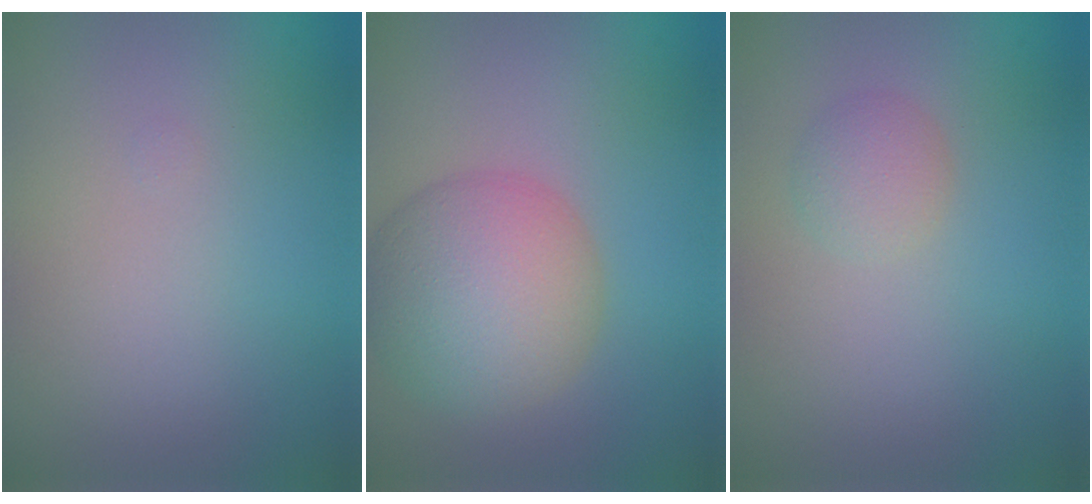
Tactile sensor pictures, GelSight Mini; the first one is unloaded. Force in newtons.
{"total": 7.6, "press": 7.6, "slide": 0.4}
{"total": 1.8, "press": 1.8, "slide": 0.0}